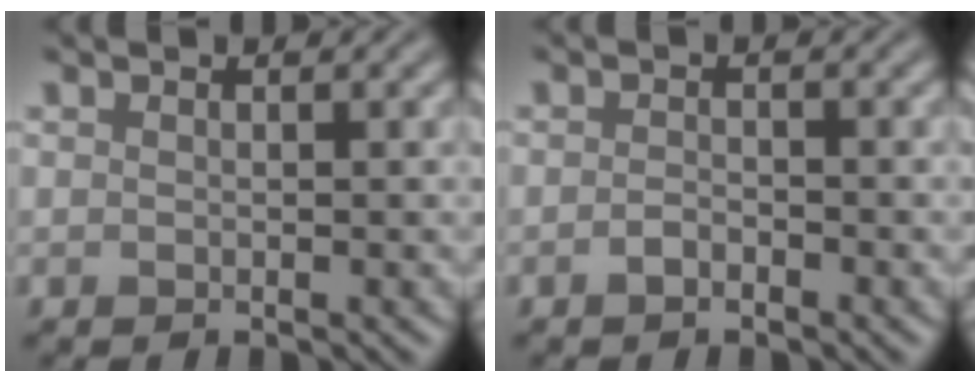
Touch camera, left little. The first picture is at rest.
{"total": 1.0, "force": [-0.6, 0.4, 0.6], "torque": [-0.014, 0.001, -0.013]}